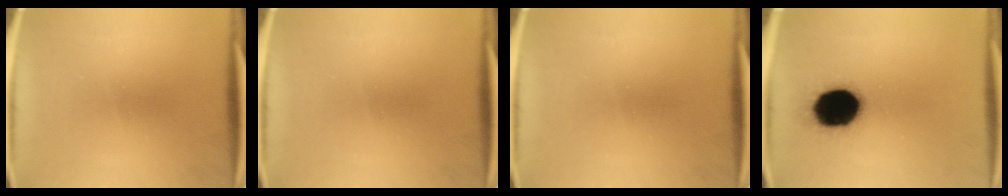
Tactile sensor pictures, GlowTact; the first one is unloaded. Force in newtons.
{"total": 0.0}
{"total": 0.0}
{"total": 19.1}